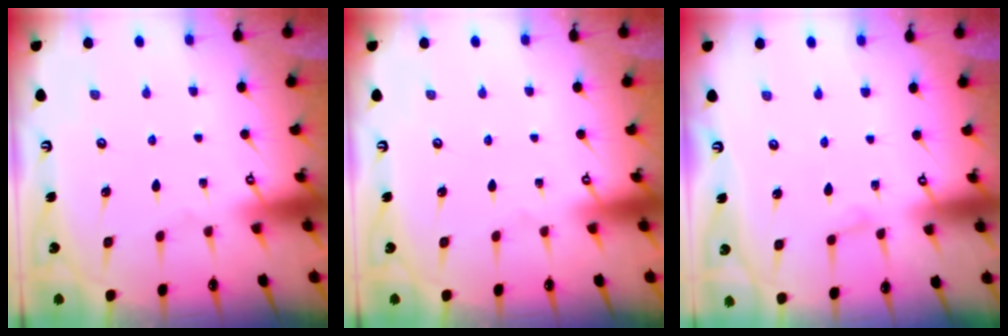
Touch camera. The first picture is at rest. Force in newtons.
{"total": 0.0}
{"total": 2.2, "press": 2.1, "slide": 0.3}